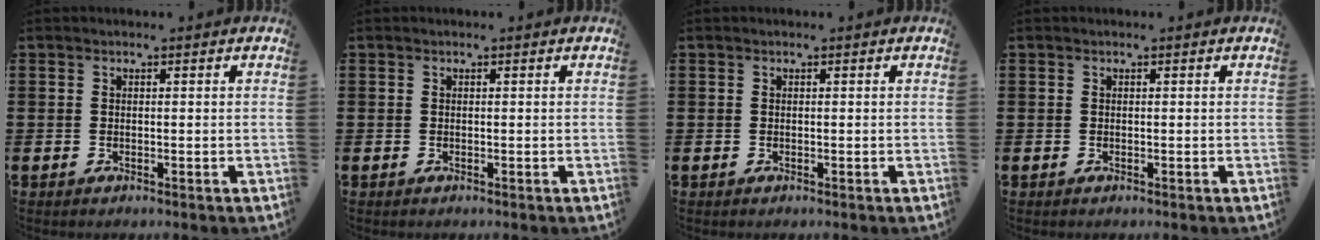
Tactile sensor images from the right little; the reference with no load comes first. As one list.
[{"total": 0.0}, {"total": 0.0}, {"total": 0.0}]